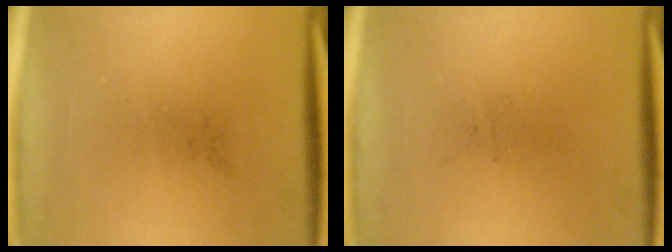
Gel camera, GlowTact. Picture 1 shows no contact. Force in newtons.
{"total": 0.0}